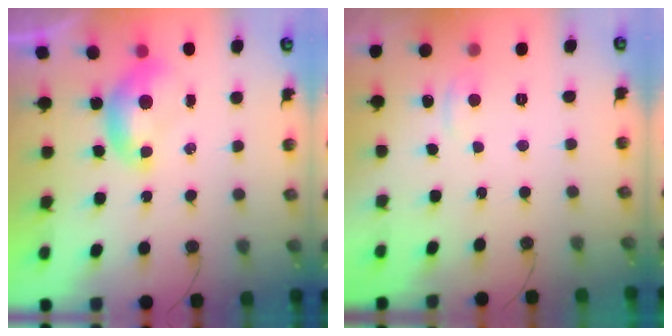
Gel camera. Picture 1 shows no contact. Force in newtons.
{"total": 0.8, "press": 0.2, "slide": 0.8}